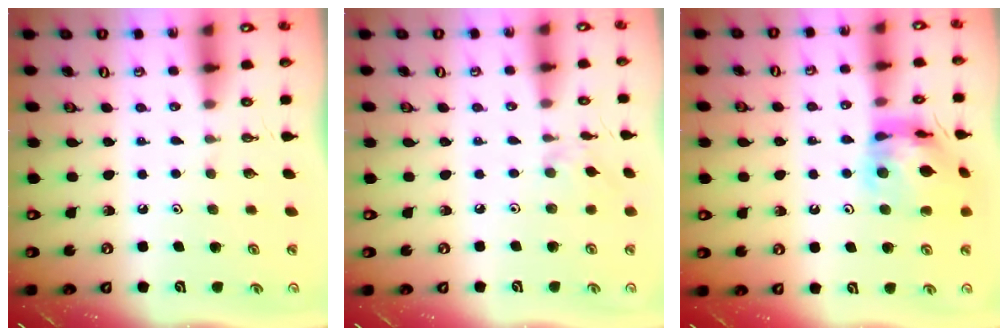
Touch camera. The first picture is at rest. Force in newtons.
{"total": 1.6, "press": 1.6, "slide": 0.3}
{"total": 13.5, "press": 13.4, "slide": 1.5}